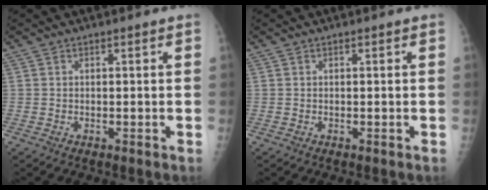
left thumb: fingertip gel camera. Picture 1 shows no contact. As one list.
[{"total": 0.0}]